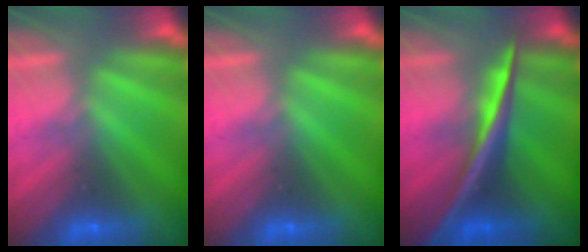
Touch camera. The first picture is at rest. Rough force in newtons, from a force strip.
{"total": 0.0}
{"total": 2.6}